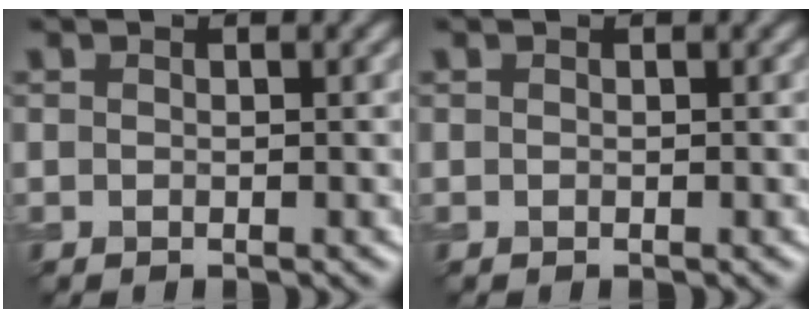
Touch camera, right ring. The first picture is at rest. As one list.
[{"total": 0.0}]